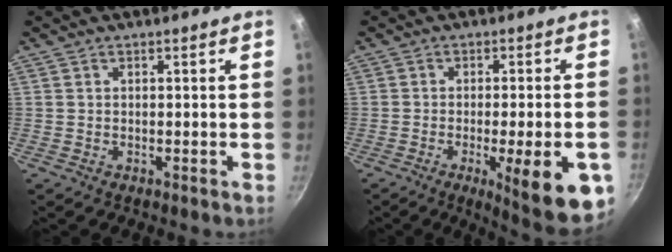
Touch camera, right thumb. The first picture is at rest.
{"total": 14.8, "force": [-5.2, 3.4, 13.4], "torque": [-0.155, 0.008, -0.063]}